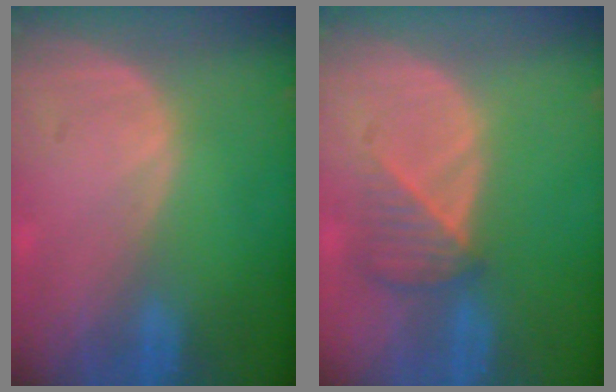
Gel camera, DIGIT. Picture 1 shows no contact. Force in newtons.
{"total": 3.6, "press": 3.5, "slide": 1.0}